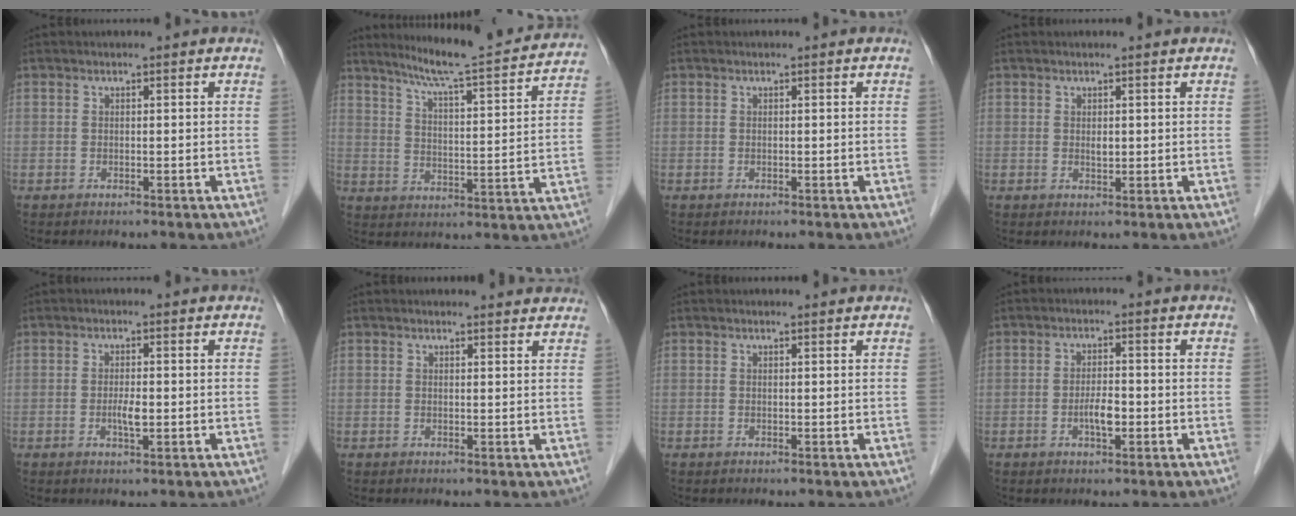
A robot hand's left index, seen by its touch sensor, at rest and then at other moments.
{"total": 18.2, "force": [16.6, 0.3, 7.5], "torque": [-0.118, -0.022, 0.223]}
{"total": 0.0}
{"total": 0.9, "force": [0.3, 0.5, 0.7], "torque": [-0.013, -0.003, 0.005]}
{"total": 2.1, "force": [-0.3, 0.5, 2.0], "torque": [-0.039, 0.000, -0.007]}
{"total": 3.7, "force": [3.6, 0.6, 0.3], "torque": [-0.007, 0.000, 0.029]}
{"total": 0.8, "force": [0.8, 0.1, 0.0], "torque": [-0.009, 0.001, 0.008]}
{"total": 3.0, "force": [-0.9, 0.9, 2.7], "torque": [-0.052, 0.002, -0.016]}